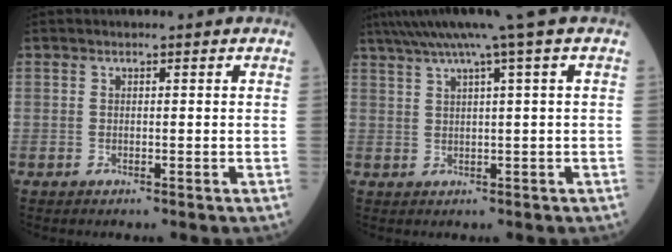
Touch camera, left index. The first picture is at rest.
{"total": 7.9, "force": [5.1, -1.5, 5.9], "torque": [-0.096, 0.031, 0.080]}